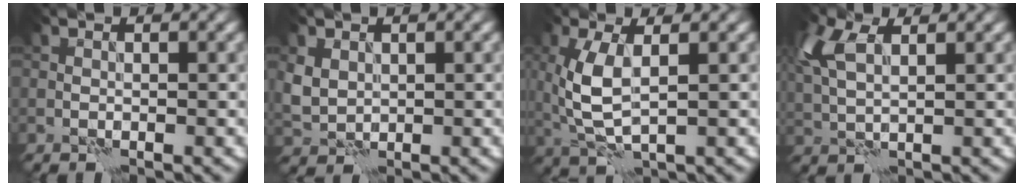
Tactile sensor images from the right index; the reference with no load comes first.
{"total": 2.6, "force": [0.7, 2.1, 1.3], "torque": [-0.036, 0.000, 0.015]}
{"total": 5.1, "force": [0.6, 2.2, 4.6], "torque": [-0.114, -0.001, 0.013]}
{"total": 5.5, "force": [2.1, 2.6, 4.3], "torque": [-0.116, 0.018, 0.040]}